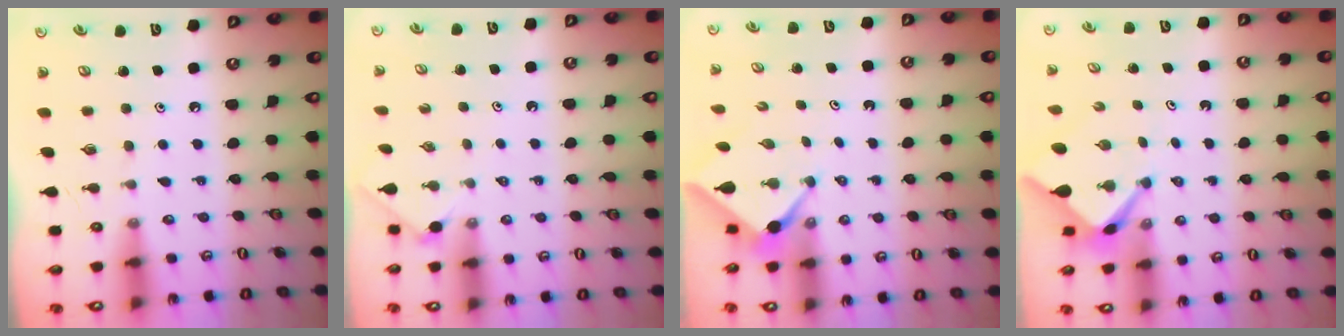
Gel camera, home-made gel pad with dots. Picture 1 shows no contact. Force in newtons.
{"total": 0.7, "press": 0.6, "slide": 0.2}
{"total": 2.5, "press": 2.5, "slide": 0.3}
{"total": 2.8, "press": 2.7, "slide": 0.4}